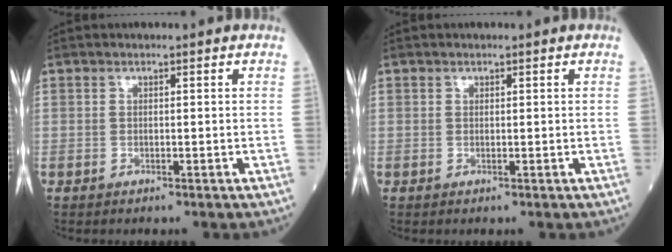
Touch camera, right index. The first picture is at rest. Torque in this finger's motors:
{"motor_torque": [-0.05, -0.02, -0.02, -0.01]}